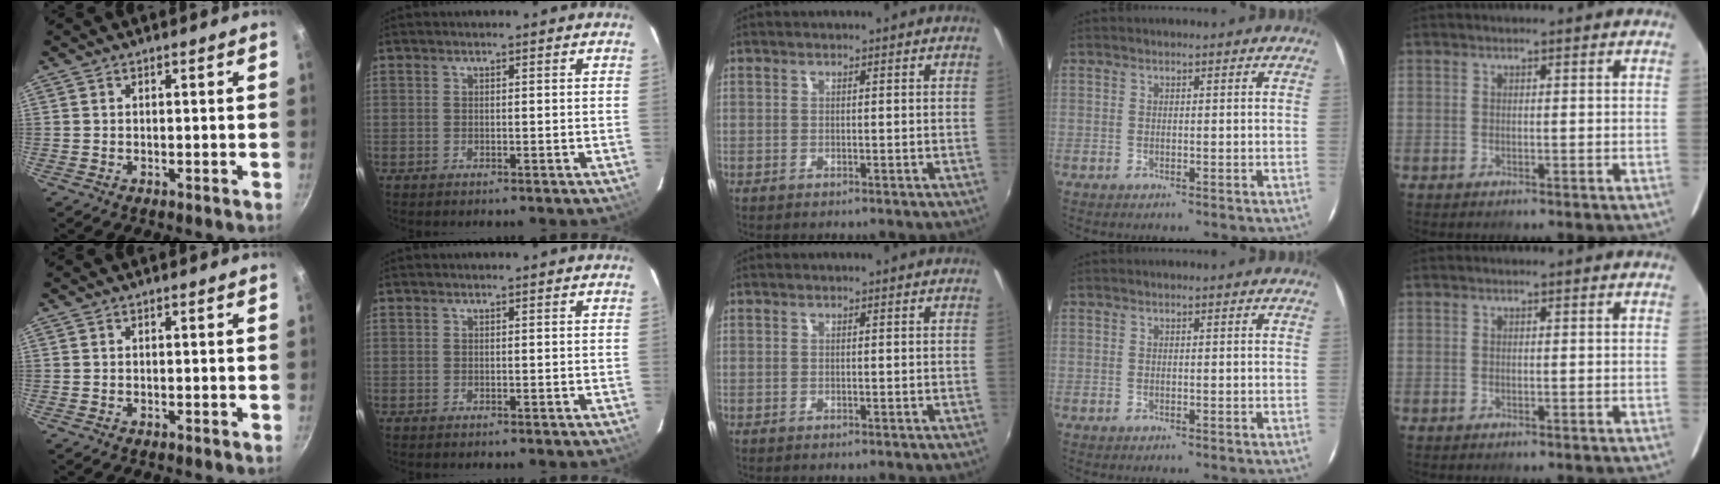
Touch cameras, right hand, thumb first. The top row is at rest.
{}